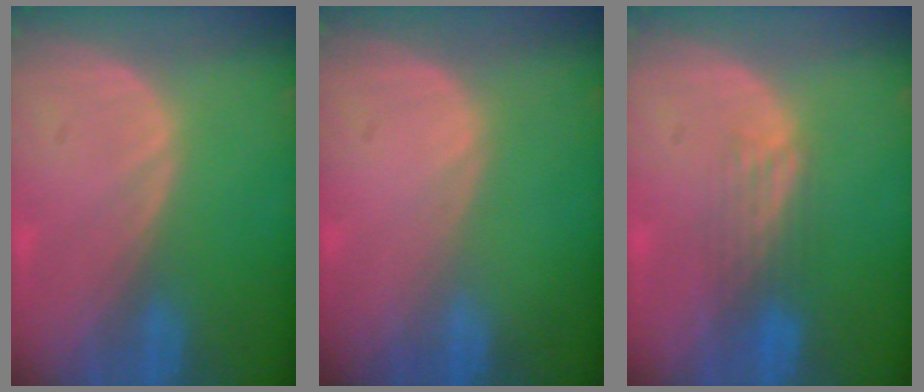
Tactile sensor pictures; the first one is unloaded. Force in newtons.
{"total": 0.0}
{"total": 4.0, "press": 3.3, "slide": 2.3}